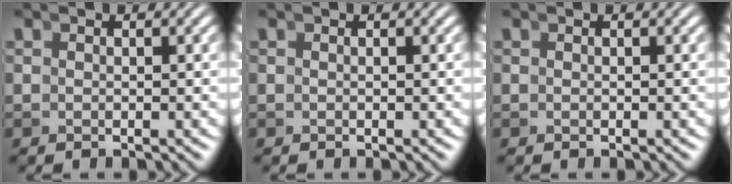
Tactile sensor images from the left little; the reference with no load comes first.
{"total": 0.0}
{"total": 0.0}